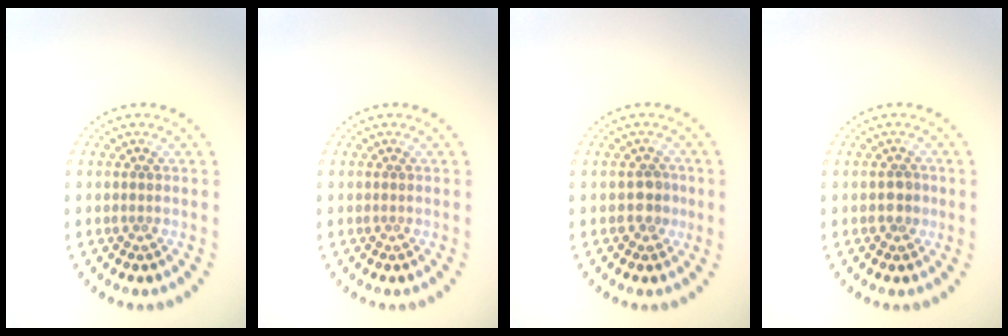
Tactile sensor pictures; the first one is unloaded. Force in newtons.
{"total": 0.0}
{"total": 1.4, "press": 1.3, "slide": 0.7}
{"total": 1.4, "press": 1.3, "slide": 0.4}